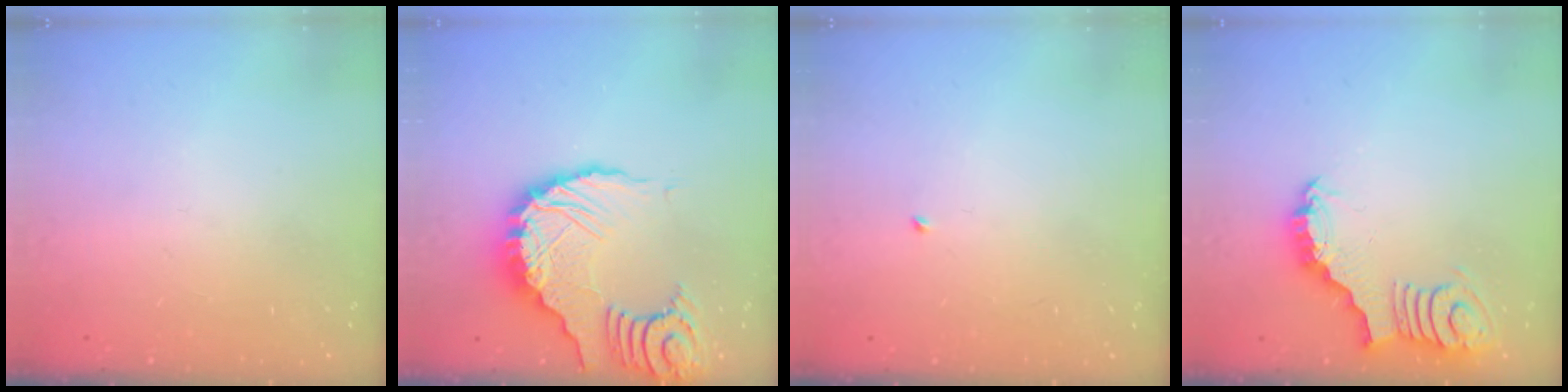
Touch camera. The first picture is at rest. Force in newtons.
{"total": 11.1, "press": 11.1, "slide": 1.3}
{"total": 2.7, "press": 2.7, "slide": 0.2}
{"total": 3.3, "press": 3.3, "slide": 0.6}